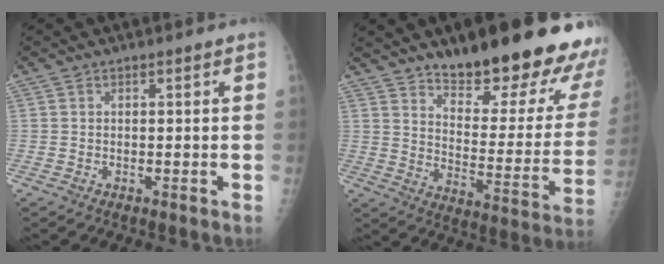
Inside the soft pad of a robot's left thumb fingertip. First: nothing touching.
{"total": 25.5, "force": [18.4, 7.2, 16.2], "torque": [-0.177, -0.110, 0.253]}